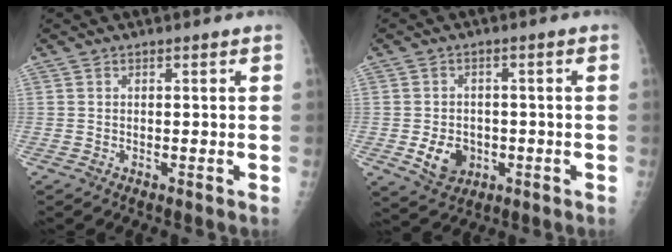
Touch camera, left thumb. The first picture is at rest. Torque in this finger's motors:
{"motor_torque": [0.04, 0.02, 0.45, 0.36, 0.01]}